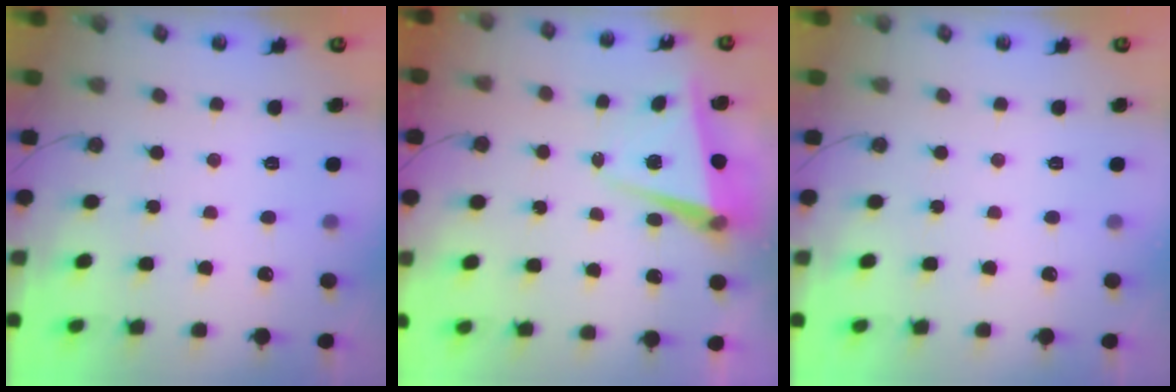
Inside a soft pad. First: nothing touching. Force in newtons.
{"total": 4.8, "press": 4.7, "slide": 1.1}
{"total": 0.0}